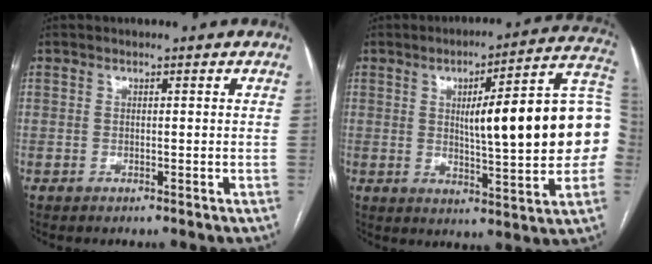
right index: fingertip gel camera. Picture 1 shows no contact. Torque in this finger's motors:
{"motor_torque": [1.51, 0.62, 1.05, 0.20]}